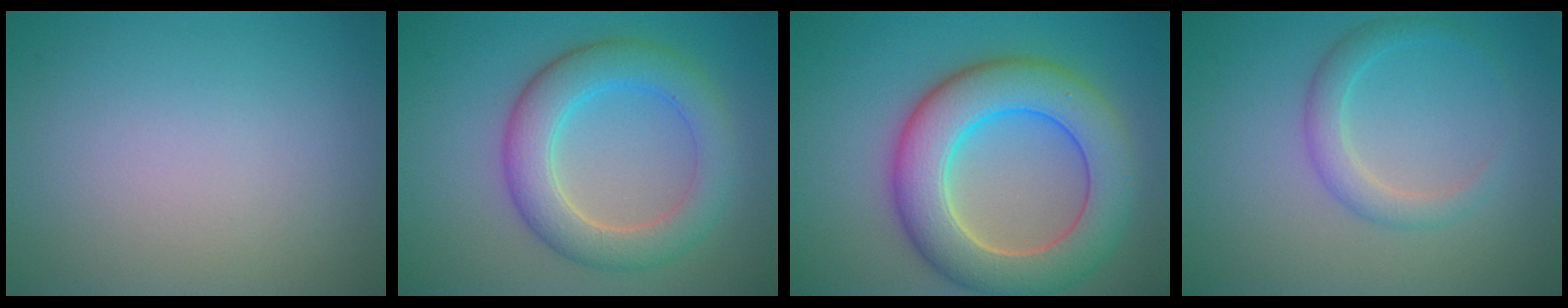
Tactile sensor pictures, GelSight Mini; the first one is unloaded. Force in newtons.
{"total": 5.8, "press": 5.8, "slide": 0.2}
{"total": 9.2, "press": 9.2, "slide": 0.6}
{"total": 2.3, "press": 2.3, "slide": 0.2}